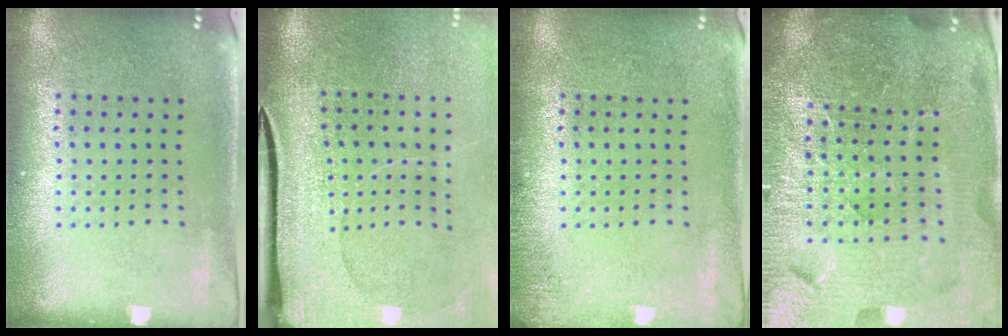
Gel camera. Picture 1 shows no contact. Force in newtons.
{"total": 4.0, "press": 3.3, "slide": 2.3}
{"total": 1.3, "press": 1.3, "slide": 0.2}
{"total": 5.8, "press": 5.3, "slide": 2.5}